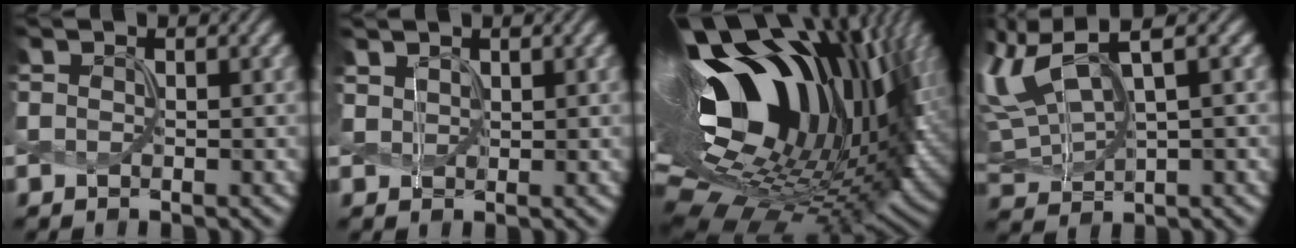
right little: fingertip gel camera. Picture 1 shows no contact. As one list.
[{"total": 1.2, "force": [0.9, 0.8, 0.2], "torque": [-0.011, 0.000, 0.019]}, {"total": 21.7, "force": [4.6, 11.8, 17.6], "torque": [-0.314, 0.019, 0.065]}, {"total": 8.5, "force": [4.3, 3.2, 6.7], "torque": [-0.166, 0.025, 0.083]}]